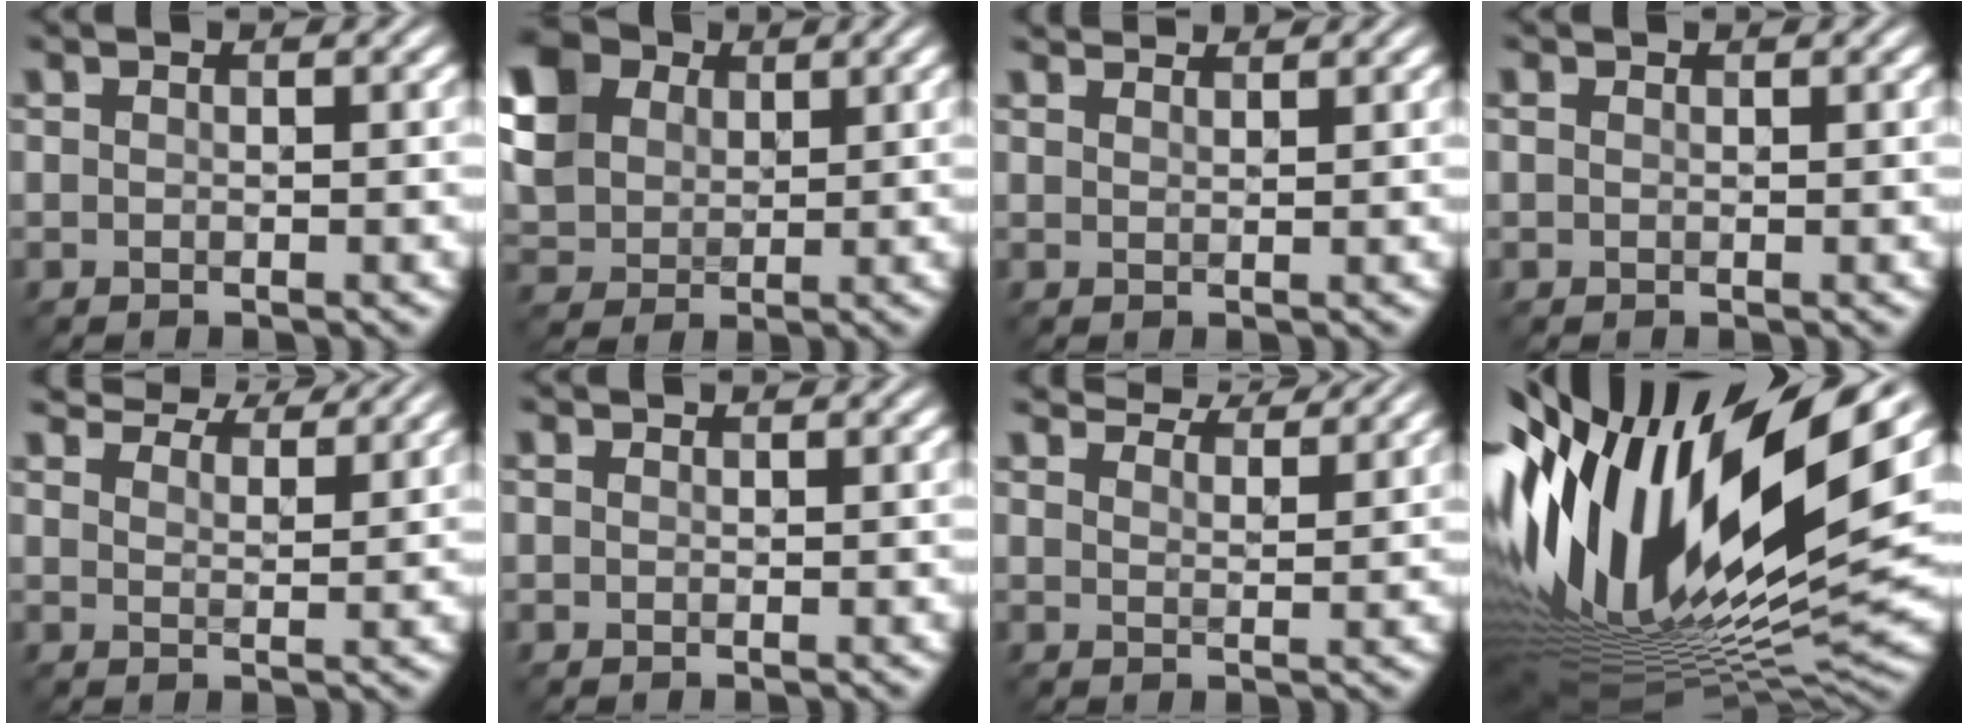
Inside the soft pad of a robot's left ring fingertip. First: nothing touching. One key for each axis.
{"total": 8.5, "fx": 3.3, "fy": 6.5, "fz": 4.4, "tx": -0.135, "ty": 0.029, "tz": 0.063}
{"total": 3.4, "fx": 3.1, "fy": 0.7, "fz": 1.2, "tx": -0.011, "ty": 0.002, "tz": 0.033}
{"total": 0.5, "fx": 0.4, "fy": 0.3, "fz": 0.3, "tx": -0.008, "ty": 0.001, "tz": 0.004}
{"total": 6.9, "fx": 6.5, "fy": 1.1, "fz": 2.1, "tx": -0.046, "ty": -0.004, "tz": 0.093}
{"total": 0.7, "fx": 0.4, "fy": 0.6, "fz": 0.1, "tx": -0.002, "ty": 0.001, "tz": 0.005}
{"total": 5.8, "fx": 5.5, "fy": 0.7, "fz": 1.7, "tx": -0.032, "ty": -0.002, "tz": 0.072}
{"total": 19.2, "fx": 4.1, "fy": 7.3, "fz": 17.3, "tx": -0.327, "ty": -0.012, "tz": 0.067}